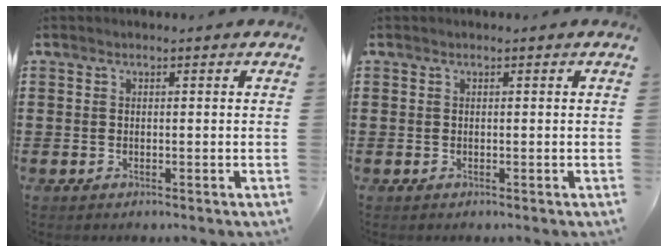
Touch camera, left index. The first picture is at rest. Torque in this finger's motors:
{"motor_torque": [-0.01, 0.00, 0.00, -0.01]}